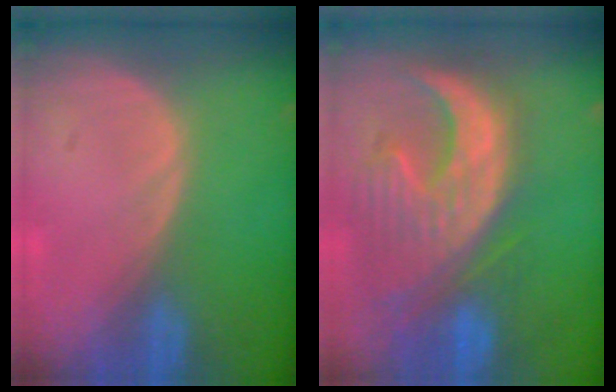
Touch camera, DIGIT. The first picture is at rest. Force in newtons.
{"total": 13.0, "press": 11.2, "slide": 6.6}